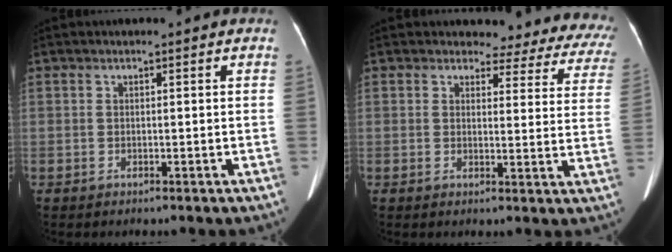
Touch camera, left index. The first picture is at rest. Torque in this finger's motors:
{"motor_torque": [0.25, -0.34, -0.01, 0.00]}